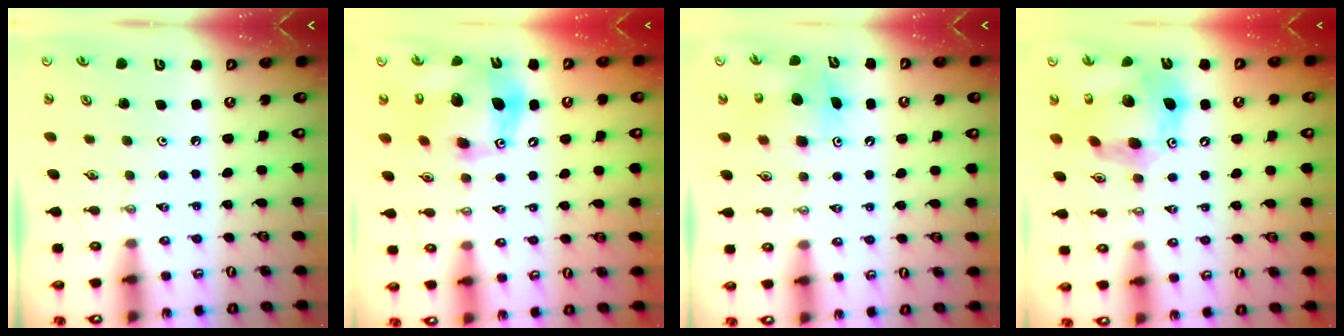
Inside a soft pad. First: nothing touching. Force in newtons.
{"total": 17.1, "press": 16.9, "slide": 2.8}
{"total": 7.6, "press": 7.6, "slide": 0.4}
{"total": 17.9, "press": 17.8, "slide": 1.8}